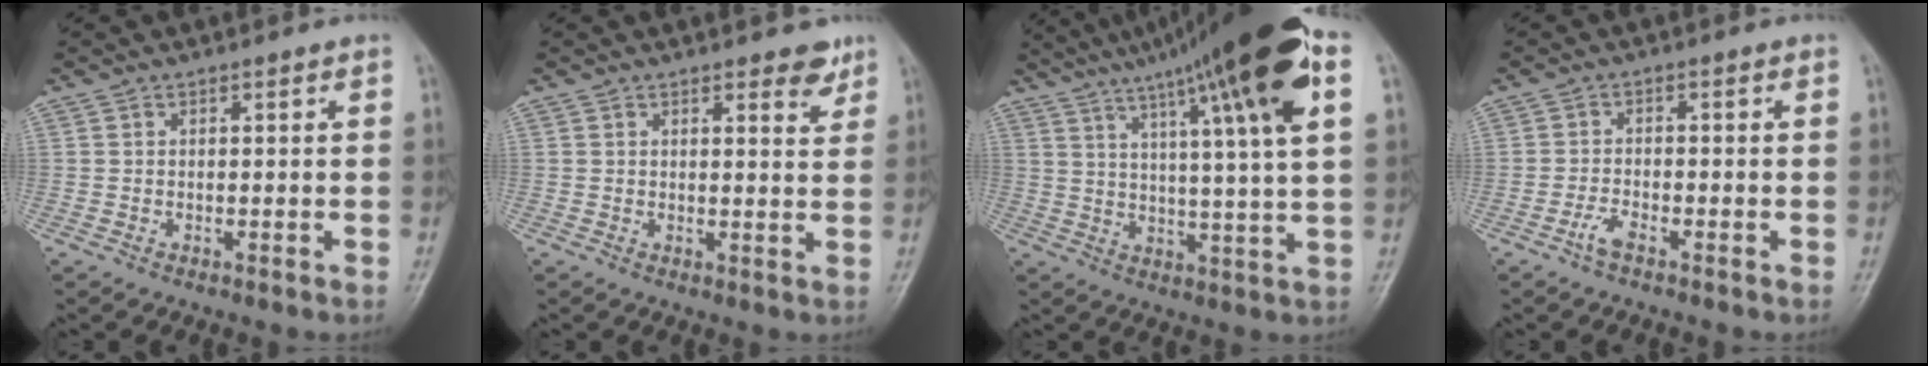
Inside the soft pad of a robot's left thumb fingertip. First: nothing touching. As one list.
[{"total": 3.6, "force": [2.5, 1.4, 2.3], "torque": [-0.013, -0.014, 0.028]}, {"total": 22.8, "force": [11.9, 2.0, 19.3], "torque": [-0.299, -0.003, 0.173]}, {"total": 2.5, "force": [-1.8, 0.7, 1.6], "torque": [-0.040, 0.012, -0.038]}]